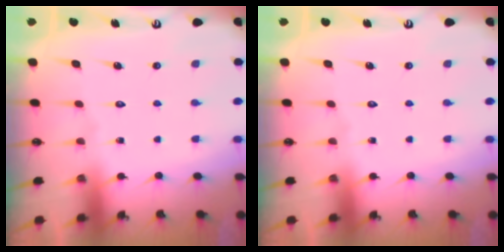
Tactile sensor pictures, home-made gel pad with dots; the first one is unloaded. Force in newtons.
{"total": 0.0}